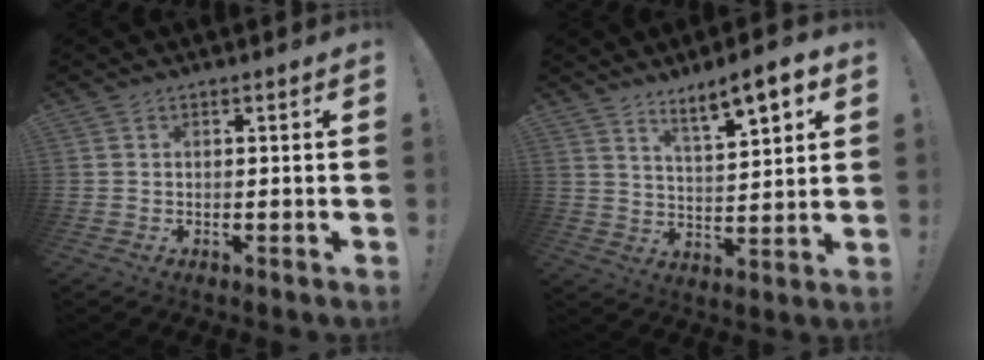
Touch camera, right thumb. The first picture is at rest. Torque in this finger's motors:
{"motor_torque": [0.04, 0.06, 0.09, 0.13, 0.09]}